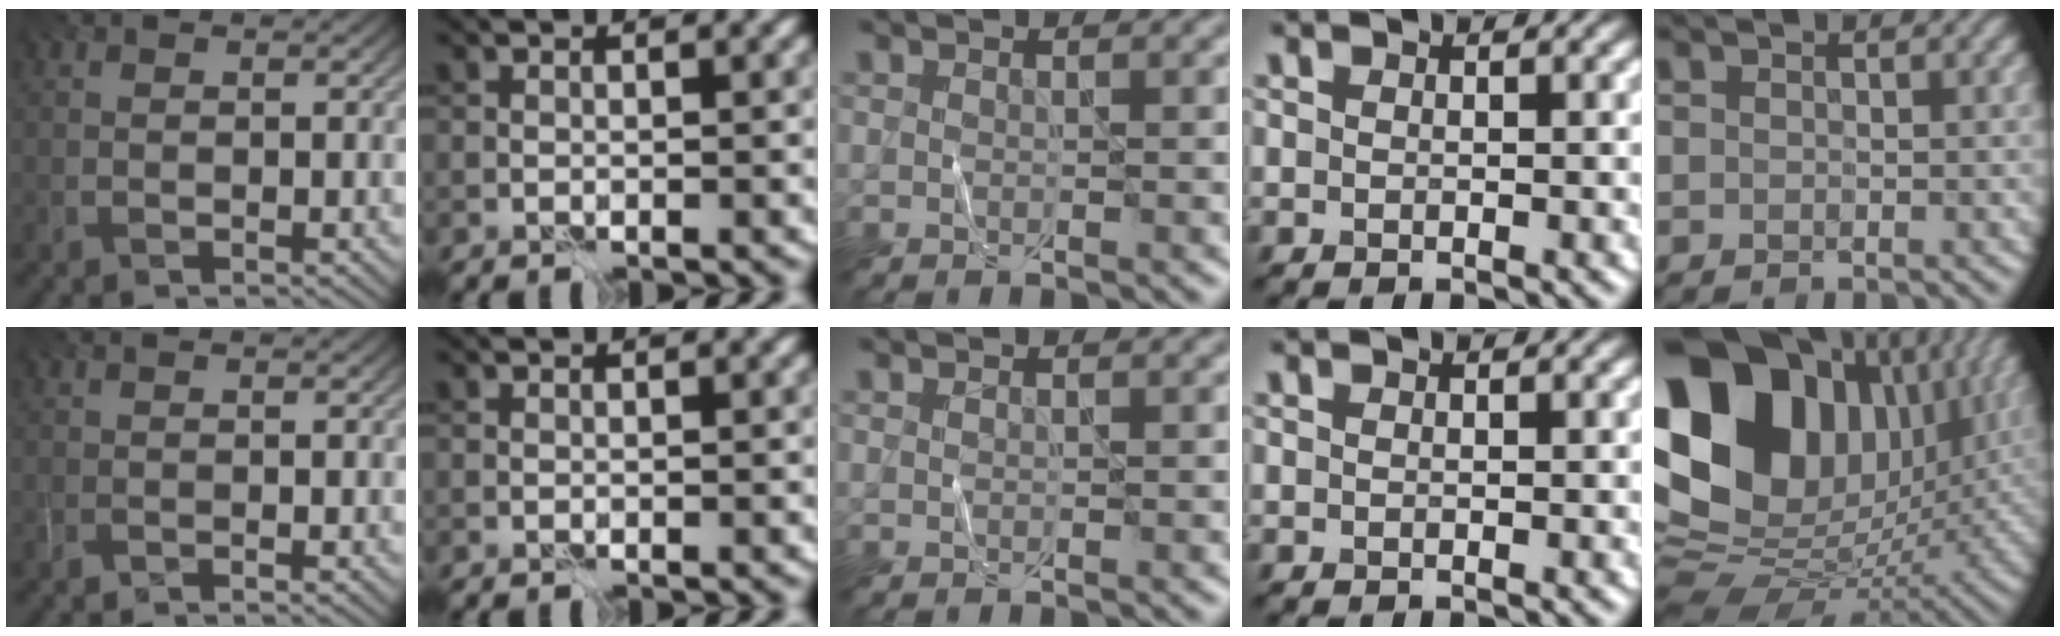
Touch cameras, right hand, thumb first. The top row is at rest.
{"thumb": {"total": 0.5, "force": [-0.3, -0.5, -0.1], "torque": [0.000, 0.007, -0.005]}, "little": {"total": 19.3, "force": [4.7, 14.0, 12.4], "torque": [-0.283, 0.014, 0.093]}}